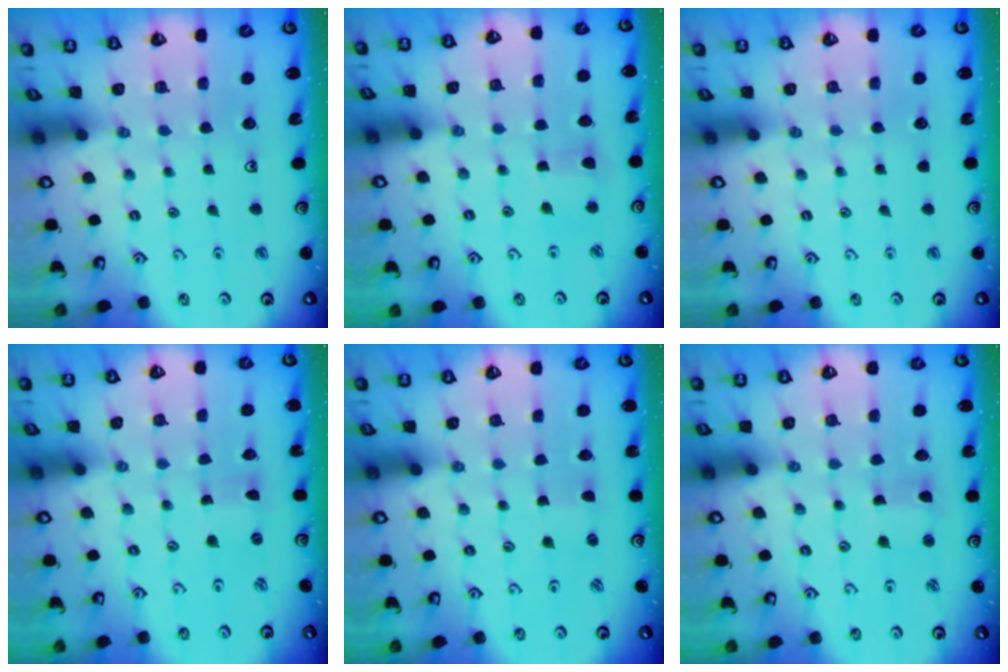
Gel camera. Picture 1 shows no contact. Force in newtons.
{"total": 3.6, "press": 3.5, "slide": 0.7}
{"total": 0.0}
{"total": 0.0}
{"total": 1.4, "press": 1.4, "slide": 0.3}
{"total": 2.3, "press": 2.3, "slide": 0.5}